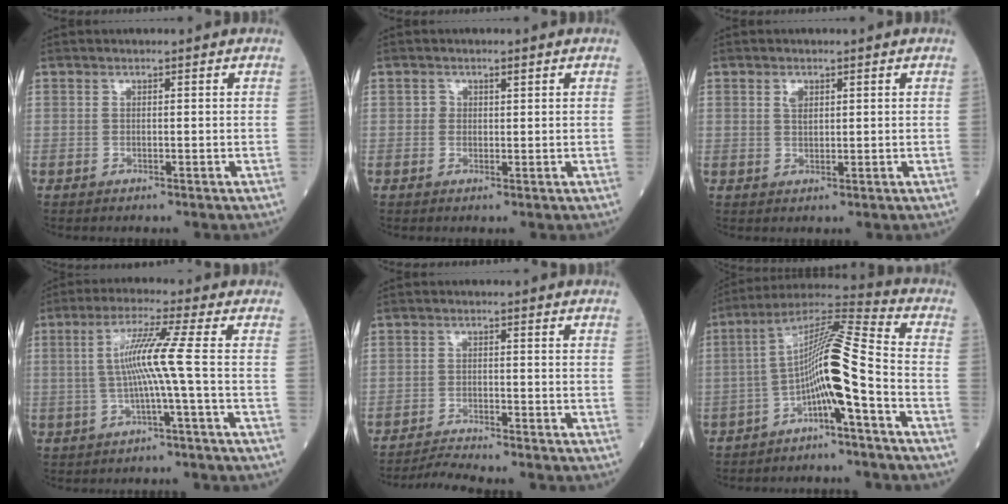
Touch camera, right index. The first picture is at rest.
{"total": 1.1, "force": [0.4, 0.8, 0.5], "torque": [-0.004, 0.001, 0.006]}
{"total": 1.7, "force": [0.8, 0.9, 1.1], "torque": [-0.020, 0.001, 0.016]}
{"total": 7.0, "force": [-0.4, -1.7, 6.8], "torque": [-0.135, 0.010, -0.004]}
{"total": 5.0, "force": [-4.9, -0.8, 1.0], "torque": [-0.018, -0.015, -0.079]}
{"total": 12.9, "force": [-4.1, -0.1, 12.2], "torque": [-0.216, 0.028, -0.077]}